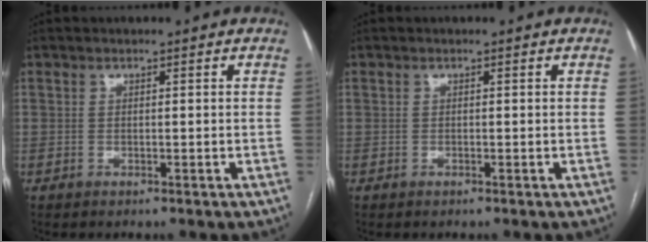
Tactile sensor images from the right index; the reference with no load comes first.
{"total": 0.0}